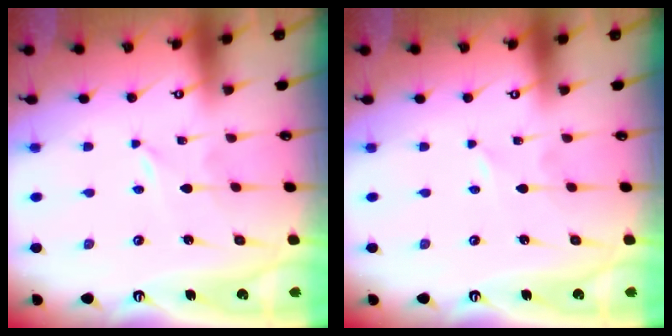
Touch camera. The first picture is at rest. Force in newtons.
{"total": 0.0}